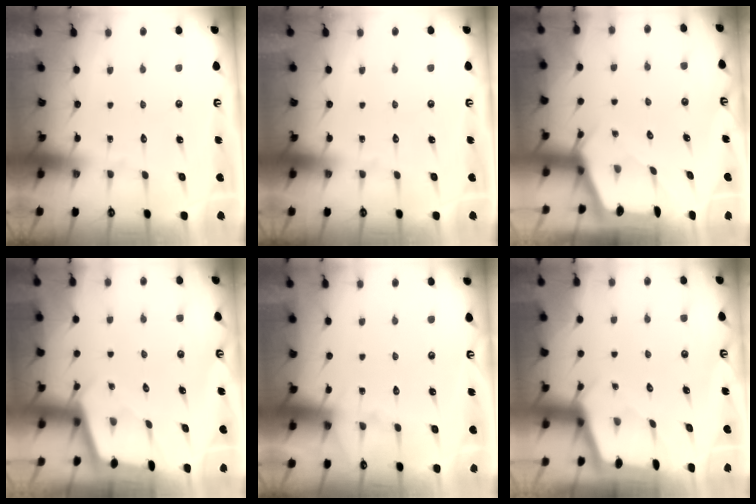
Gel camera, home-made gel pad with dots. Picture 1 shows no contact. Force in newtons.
{"total": 0.0}
{"total": 2.4, "press": 2.4, "slide": 0.3}
{"total": 1.8, "press": 1.8, "slide": 0.2}
{"total": 3.4, "press": 3.4, "slide": 0.5}
{"total": 2.2, "press": 2.2, "slide": 0.3}